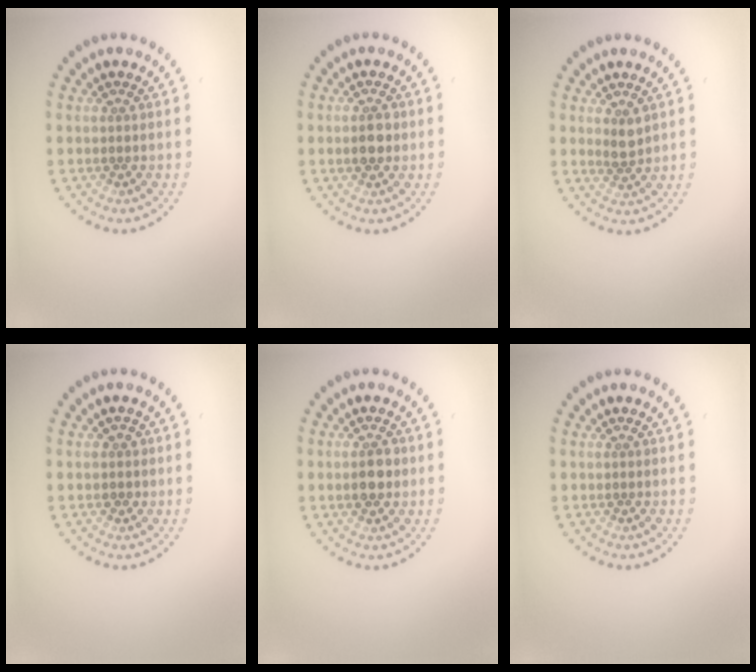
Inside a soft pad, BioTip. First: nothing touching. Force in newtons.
{"total": 2.4, "press": 2.4, "slide": 0.0}
{"total": 1.7, "press": 1.5, "slide": 0.8}
{"total": 1.1, "press": 1.0, "slide": 0.5}
{"total": 2.9, "press": 2.9, "slide": 0.1}
{"total": 0.0}